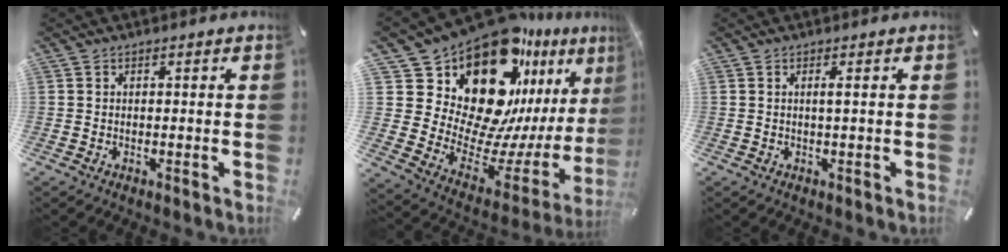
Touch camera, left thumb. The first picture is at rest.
{"total": 24.5, "force": [17.3, 12.9, 11.6], "torque": [-0.181, -0.167, 0.316]}
{"total": 1.5, "force": [0.3, 0.0, 1.5], "torque": [-0.029, -0.002, 0.002]}